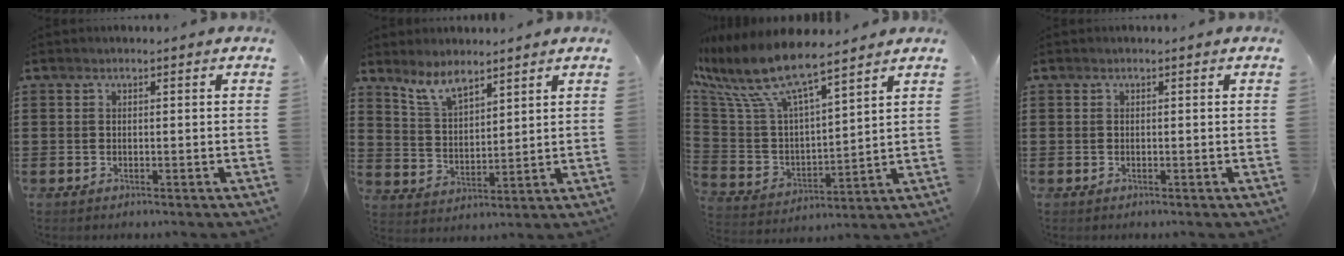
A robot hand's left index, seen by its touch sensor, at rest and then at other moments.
{"total": 5.9, "force": [5.2, 1.6, 2.4], "torque": [-0.063, -0.014, 0.096]}
{"total": 10.3, "force": [8.5, 1.8, 5.6], "torque": [-0.152, -0.053, 0.144]}
{"total": 0.0}